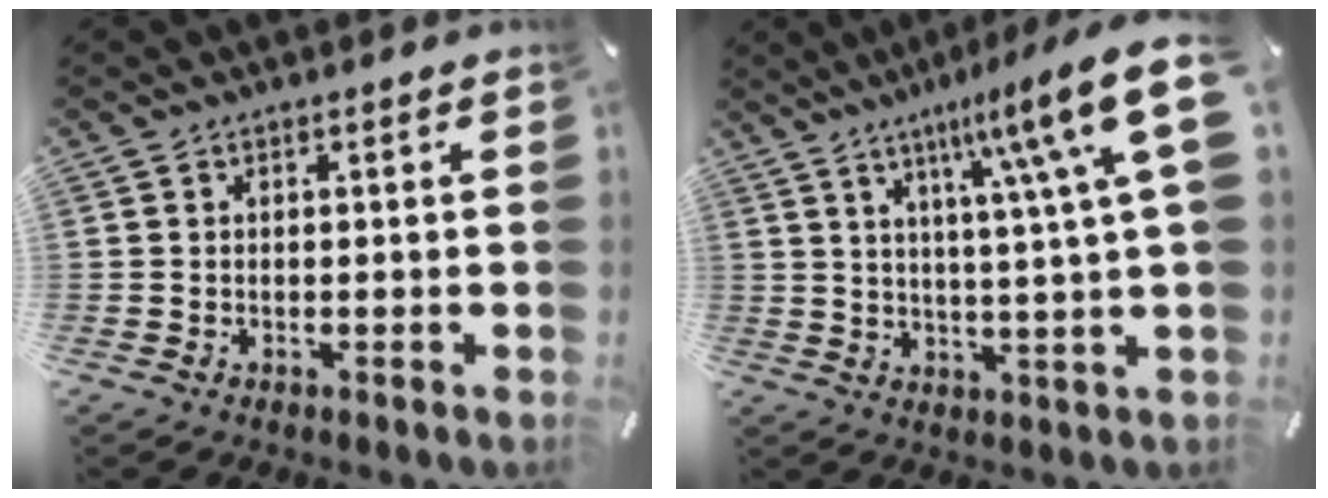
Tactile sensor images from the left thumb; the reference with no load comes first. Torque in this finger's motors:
{"motor_torque": [2.29, 2.29, 1.29, -1.31, 0.55]}